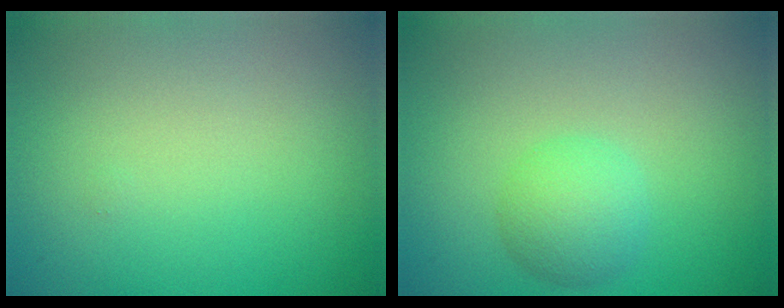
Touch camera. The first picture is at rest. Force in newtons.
{"total": 2.9, "press": 2.9, "slide": 0.2}